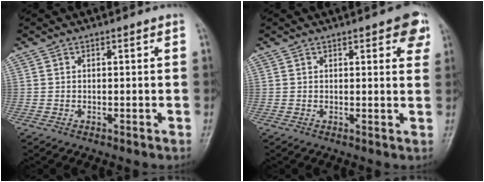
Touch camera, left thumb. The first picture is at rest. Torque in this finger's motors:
{"motor_torque": [0.84, 0.68, 0.45, -0.63, 0.01]}